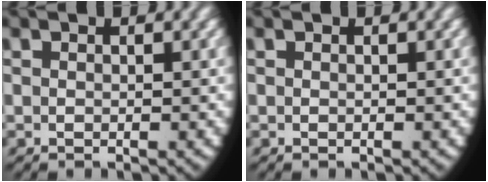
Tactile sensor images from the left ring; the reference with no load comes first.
{"total": 0.0}